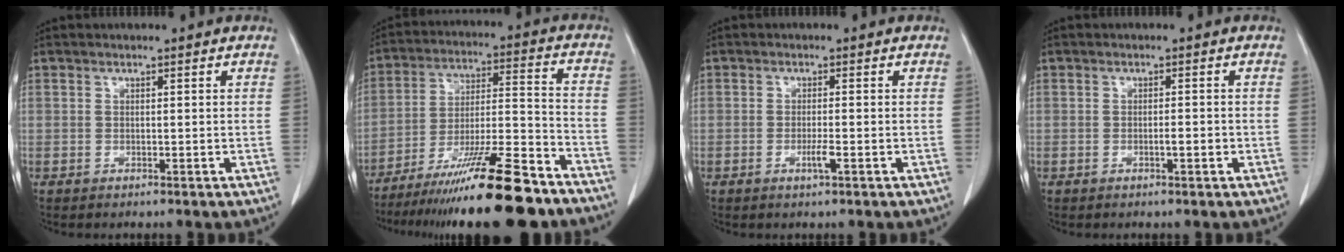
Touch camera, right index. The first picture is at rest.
{"total": 19.9, "force": [-15.7, 0.6, 12.2], "torque": [-0.193, -0.015, -0.260]}
{"total": 1.9, "force": [-0.8, 0.0, 1.7], "torque": [-0.033, -0.003, -0.014]}
{"total": 1.2, "force": [-0.5, 0.2, 1.1], "torque": [-0.020, 0.001, -0.008]}